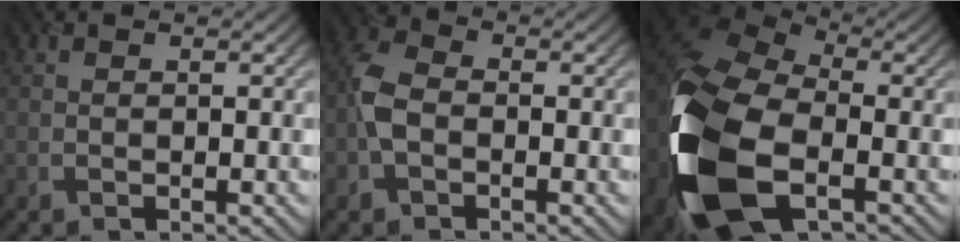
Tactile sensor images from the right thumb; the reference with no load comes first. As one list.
[{"total": 4.4, "force": [-1.2, 3.0, 3.1], "torque": [-0.077, 0.005, -0.035]}, {"total": 16.7, "force": [-5.4, 9.7, 12.5], "torque": [-0.306, -0.034, -0.100]}]